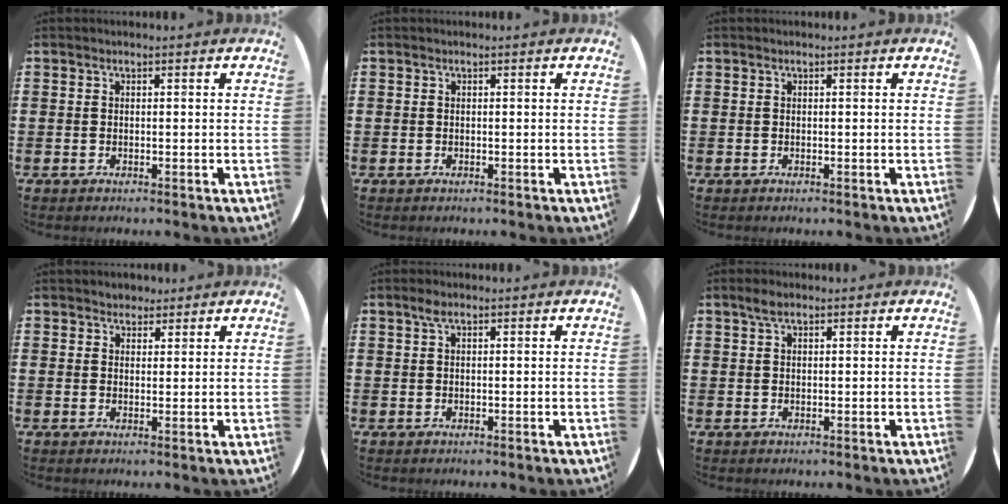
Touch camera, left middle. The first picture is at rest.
{"total": 0.0}
{"total": 0.0}
{"total": 2.0, "force": [1.8, 0.8, 0.0], "torque": [0.005, 0.001, 0.033]}
{"total": 1.3, "force": [0.7, 0.5, 1.0], "torque": [-0.022, 0.005, 0.011]}
{"total": 1.8, "force": [1.2, 0.9, 0.9], "torque": [-0.012, 0.003, 0.021]}